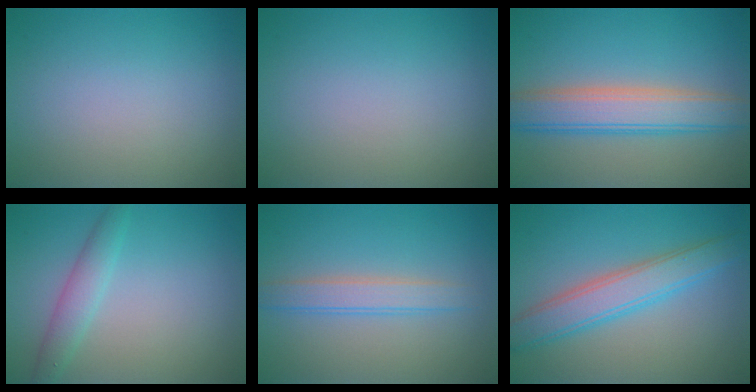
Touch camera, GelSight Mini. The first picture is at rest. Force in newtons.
{"total": 0.0}
{"total": 6.9, "press": 6.9, "slide": 0.3}
{"total": 2.3, "press": 2.3, "slide": 0.0}
{"total": 2.5, "press": 2.5, "slide": 0.2}
{"total": 4.7, "press": 4.7, "slide": 0.1}